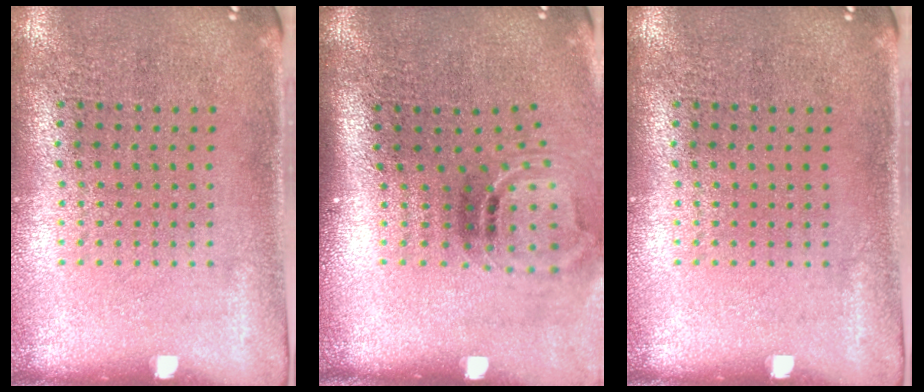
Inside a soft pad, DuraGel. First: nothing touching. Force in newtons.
{"total": 1.8, "press": 1.1, "slide": 1.4}
{"total": 0.0}